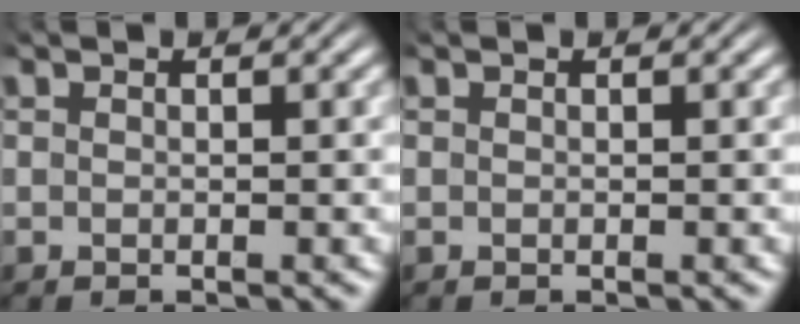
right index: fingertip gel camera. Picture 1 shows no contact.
{"total": 0.0}